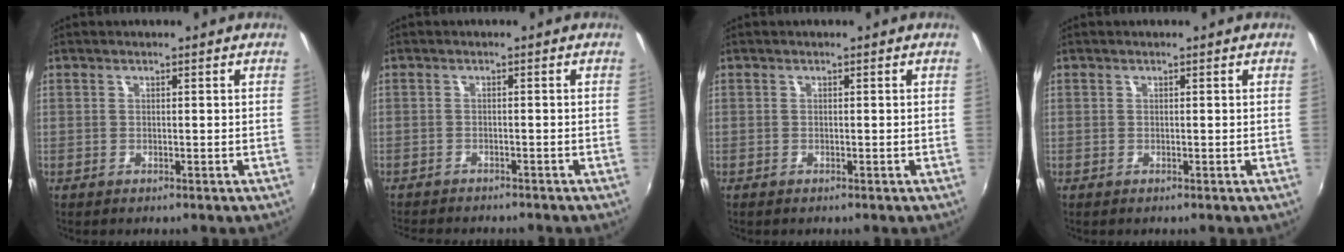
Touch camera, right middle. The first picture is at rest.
{"total": 5.4, "force": [-5.0, 0.9, 1.7], "torque": [-0.047, -0.015, -0.077]}
{"total": 0.0}
{"total": 0.0}